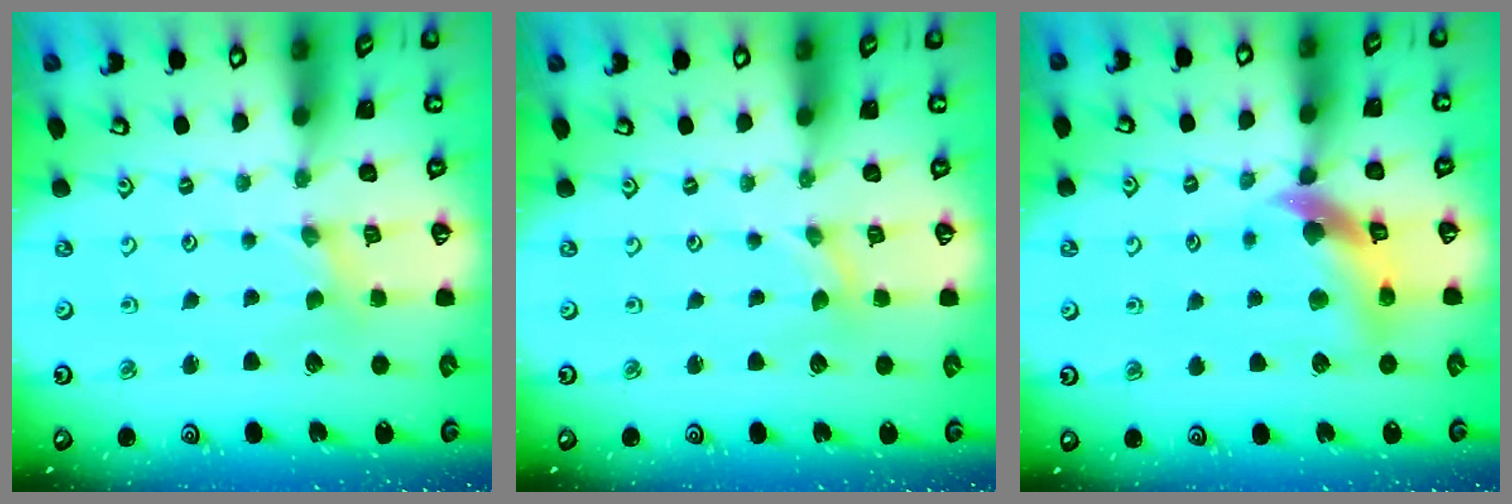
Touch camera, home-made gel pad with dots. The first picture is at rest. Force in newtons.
{"total": 0.0}
{"total": 10.8, "press": 10.6, "slide": 1.7}